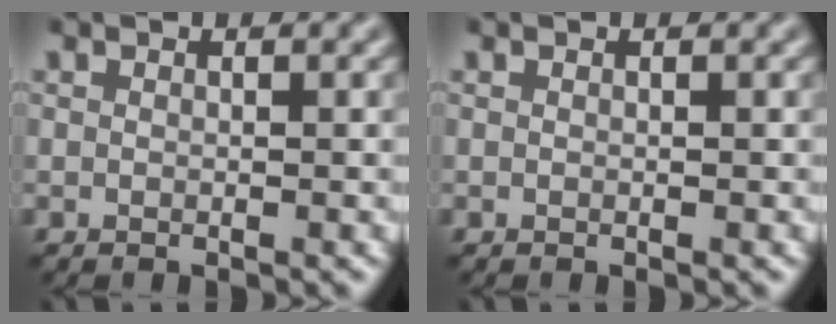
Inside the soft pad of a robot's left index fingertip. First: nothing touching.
{"total": 0.0}